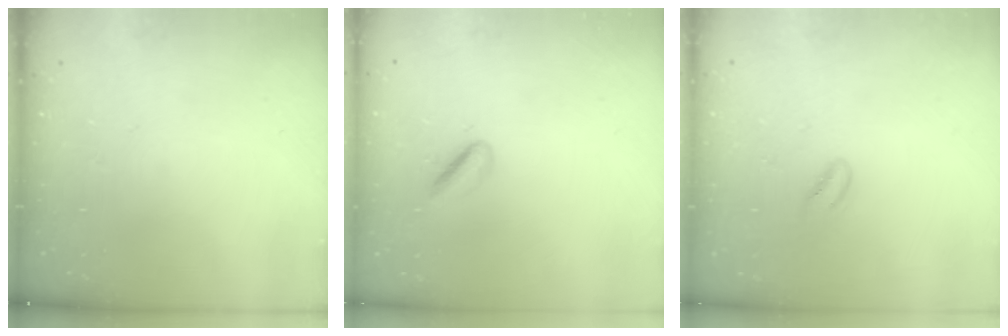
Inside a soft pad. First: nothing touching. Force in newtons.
{"total": 2.5, "press": 2.5, "slide": 0.5}
{"total": 2.6, "press": 2.5, "slide": 0.6}